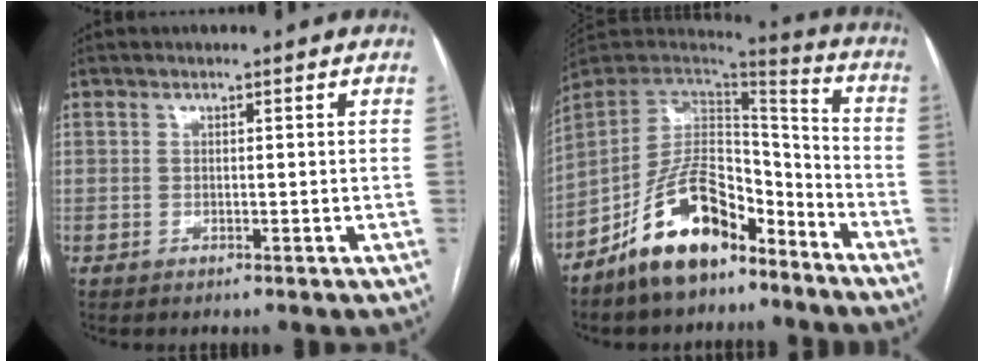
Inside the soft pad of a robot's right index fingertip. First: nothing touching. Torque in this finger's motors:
{"motor_torque": [0.22, -0.54, 0.06, -0.01]}